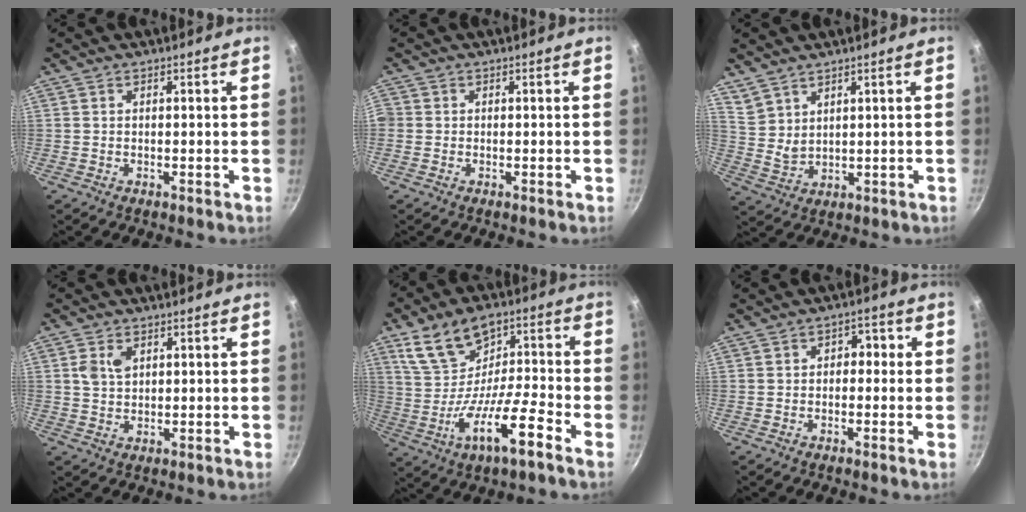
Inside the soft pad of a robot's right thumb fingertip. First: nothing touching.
{"total": 0.9, "force": [-0.2, 0.9, 0.3], "torque": [-0.005, 0.001, -0.007]}
{"total": 4.9, "force": [4.0, 2.2, 1.8], "torque": [-0.027, -0.024, 0.093]}
{"total": 4.0, "force": [1.3, 2.7, 2.6], "torque": [-0.042, -0.002, 0.025]}
{"total": 13.6, "force": [-2.8, 6.3, 11.8], "torque": [-0.174, 0.023, -0.054]}
{"total": 3.1, "force": [-0.2, 2.4, 2.0], "torque": [0.000, 0.009, -0.010]}